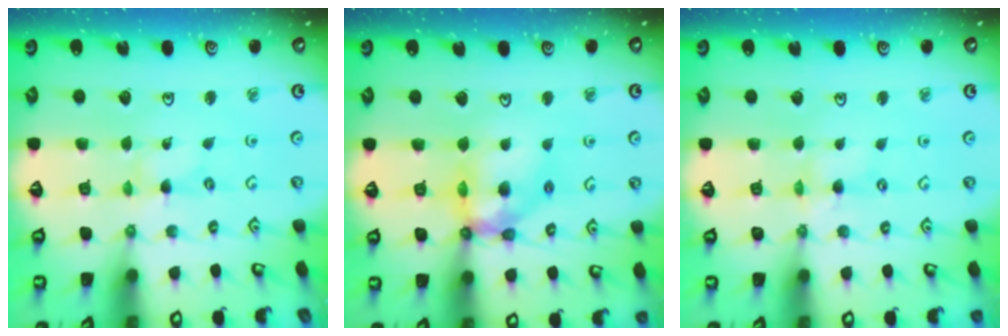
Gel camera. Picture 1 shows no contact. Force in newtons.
{"total": 13.0, "press": 12.9, "slide": 1.5}
{"total": 0.7, "press": 0.7, "slide": 0.2}